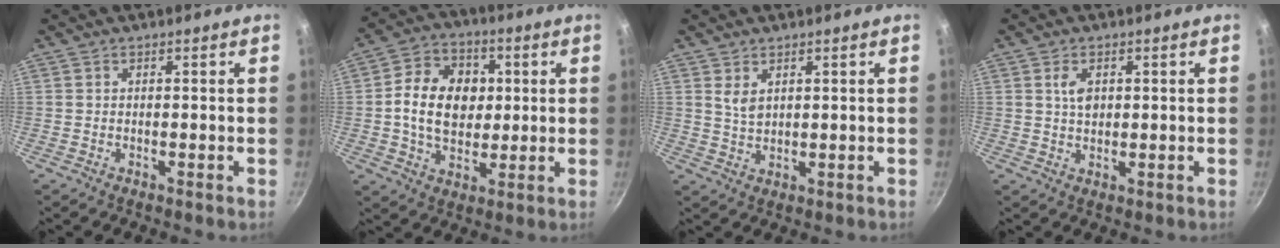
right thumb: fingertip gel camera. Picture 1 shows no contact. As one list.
[{"total": 13.6, "force": [1.2, 10.3, 8.7], "torque": [-0.122, 0.011, 0.012]}, {"total": 3.2, "force": [1.5, 1.8, 2.2], "torque": [-0.037, -0.013, 0.033]}, {"total": 3.6, "force": [0.9, 2.3, 2.6], "torque": [-0.036, -0.004, 0.018]}]